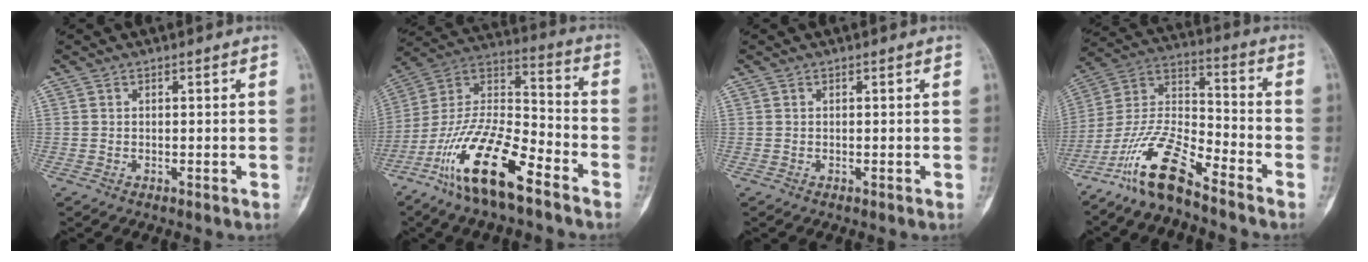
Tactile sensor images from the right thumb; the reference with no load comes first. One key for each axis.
{"total": 19.4, "fx": -11.6, "fy": 6.0, "fz": 14.3, "tx": -0.279, "ty": 0.067, "tz": -0.222}
{"total": 0.0}
{"total": 13.7, "fx": -10.3, "fy": 3.2, "fz": 8.5, "tx": -0.172, "ty": 0.074, "tz": -0.205}